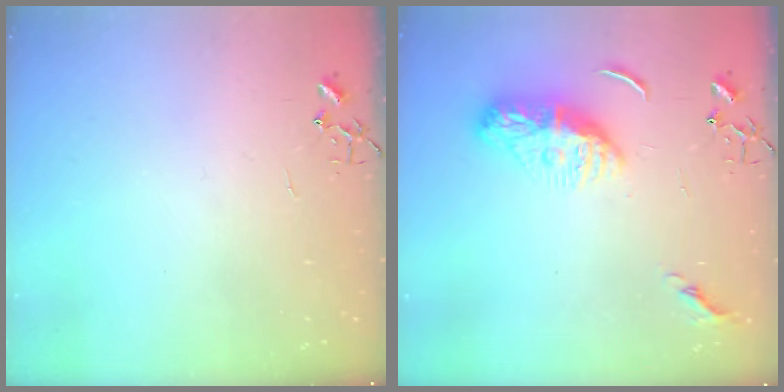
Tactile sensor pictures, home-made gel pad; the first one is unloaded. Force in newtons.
{"total": 10.0, "press": 10.0, "slide": 1.0}